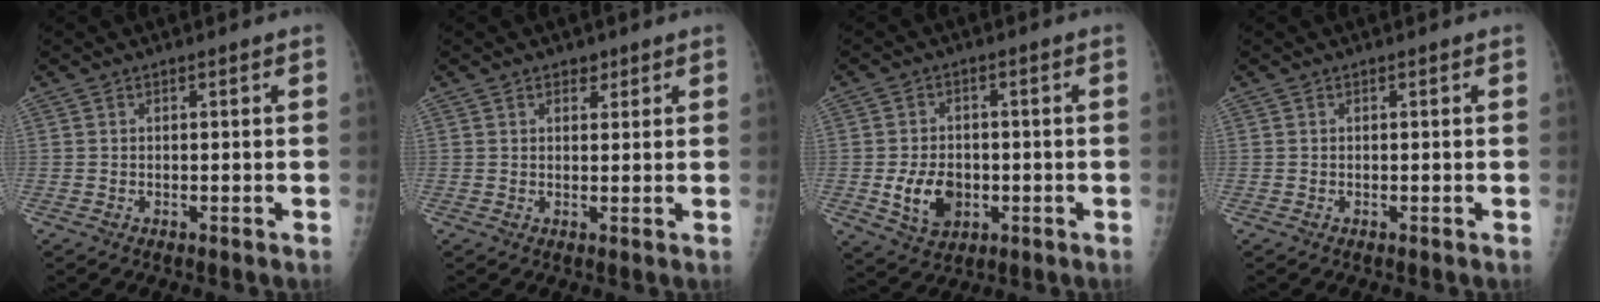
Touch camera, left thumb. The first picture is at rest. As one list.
[{"total": 2.2, "force": [1.5, 1.4, 0.9], "torque": [0.003, -0.008, 0.020]}, {"total": 7.8, "force": [-1.4, 5.8, 5.0], "torque": [-0.065, -0.001, -0.014]}, {"total": 0.0}]